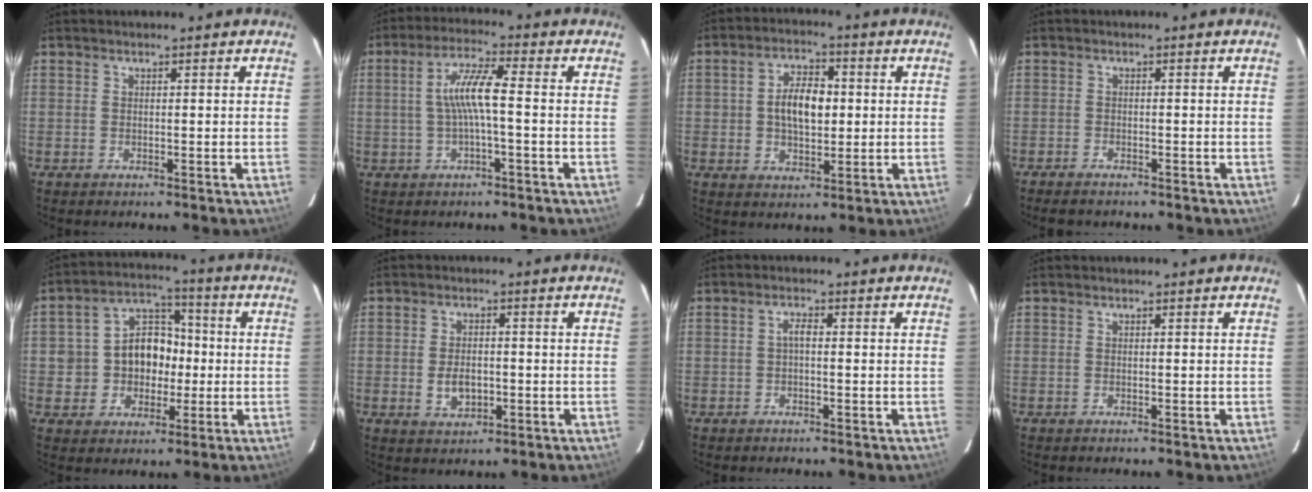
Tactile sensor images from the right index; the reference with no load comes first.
{"total": 6.8, "force": [-0.6, 0.6, 6.8], "torque": [-0.138, 0.010, -0.008]}
{"total": 8.2, "force": [0.5, 4.8, 6.6], "torque": [-0.116, 0.017, 0.012]}
{"total": 3.2, "force": [-2.9, 0.9, 1.1], "torque": [-0.033, -0.008, -0.050]}
{"total": 10.1, "force": [-0.9, 8.9, 4.7], "torque": [-0.101, 0.042, -0.007]}
{"total": 4.9, "force": [-1.0, 3.1, 3.6], "torque": [-0.071, -0.001, -0.013]}
{"total": 1.5, "force": [-0.3, 0.5, 1.4], "torque": [-0.028, 0.008, -0.007]}
{"total": 0.0}